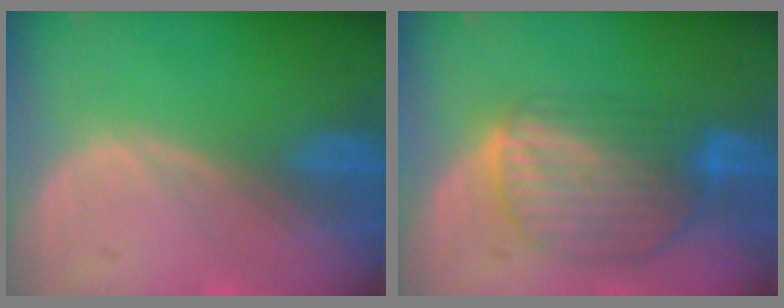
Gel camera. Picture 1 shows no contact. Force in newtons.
{"total": 8.7, "press": 7.6, "slide": 4.1}